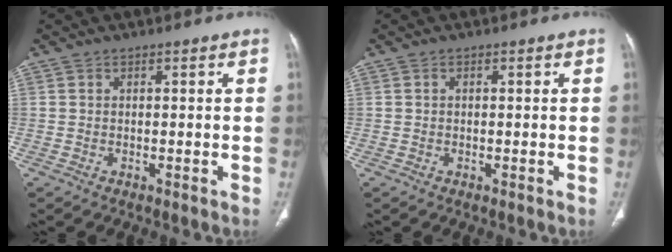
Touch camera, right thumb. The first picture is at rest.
{"total": 0.0}